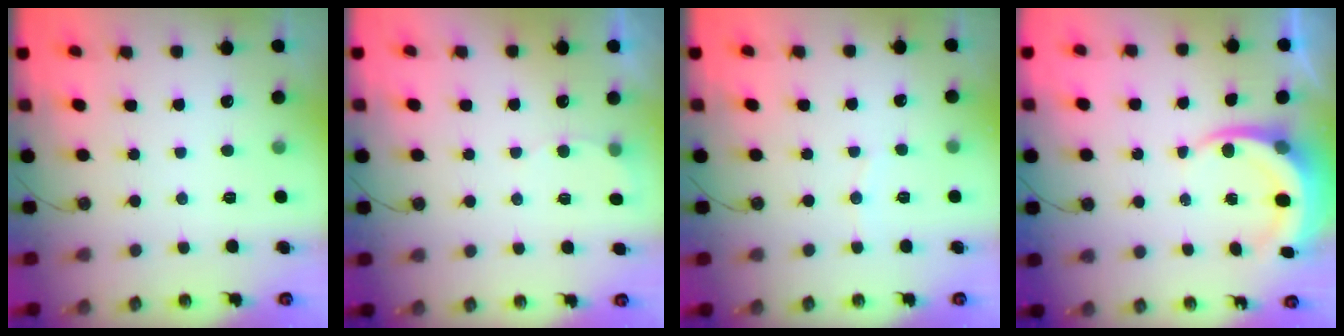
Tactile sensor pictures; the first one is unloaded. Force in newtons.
{"total": 3.9, "press": 3.6, "slide": 1.4}
{"total": 3.8, "press": 3.8, "slide": 0.5}
{"total": 6.5, "press": 6.4, "slide": 0.8}